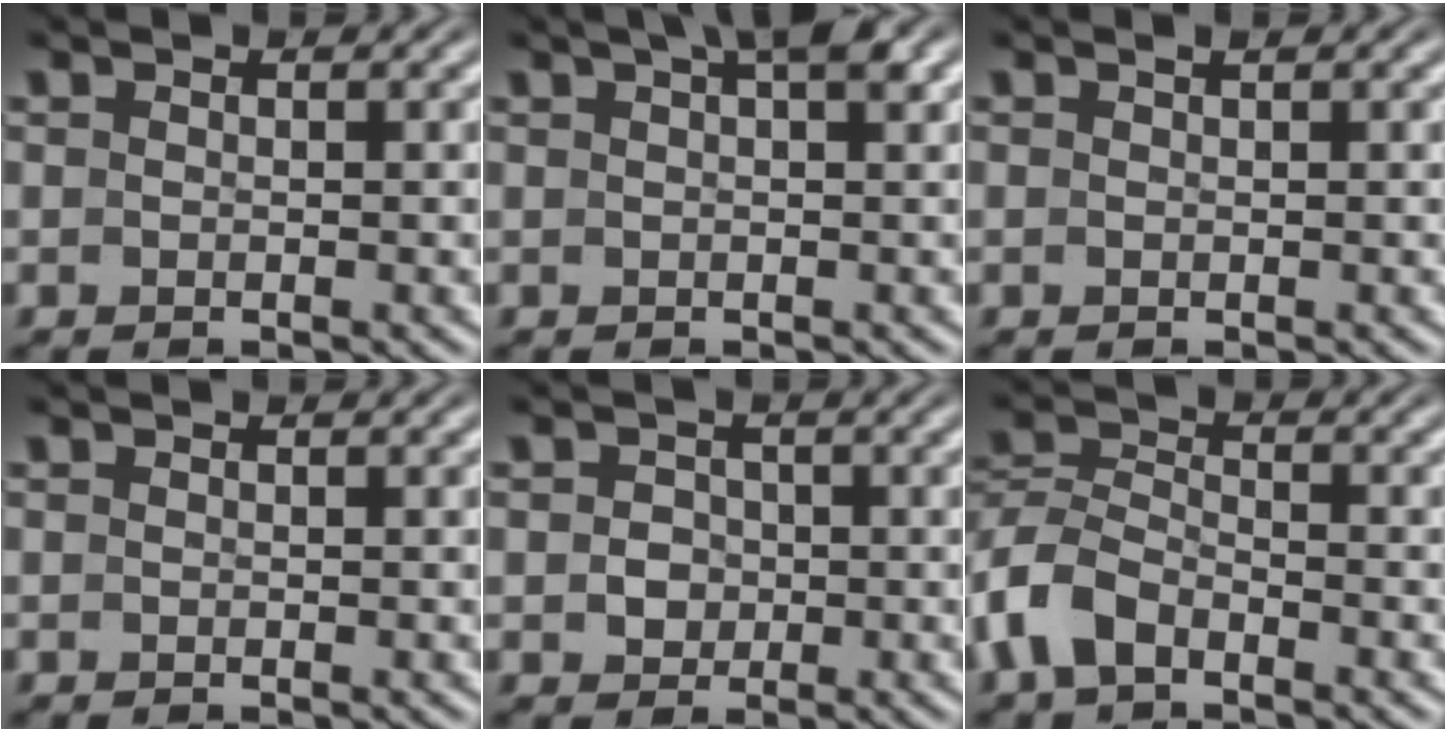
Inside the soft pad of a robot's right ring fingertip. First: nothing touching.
{"total": 3.2, "force": [1.8, 0.2, 2.6], "torque": [-0.031, 0.014, 0.026]}
{"total": 0.0}
{"total": 0.0}
{"total": 2.0, "force": [-0.2, 1.9, 0.7], "torque": [-0.007, -0.004, 0.002]}
{"total": 7.4, "force": [-3.0, 6.2, 2.7], "torque": [-0.093, -0.022, -0.055]}